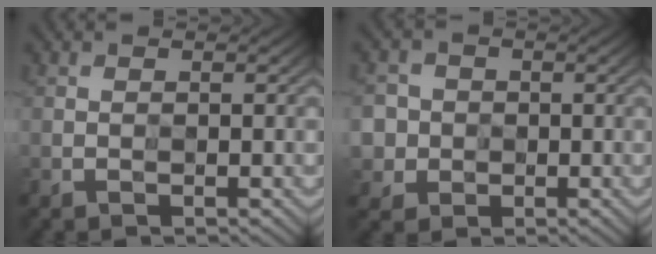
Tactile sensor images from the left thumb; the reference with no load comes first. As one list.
[{"total": 3.5, "force": [-0.3, 3.5, -0.4], "torque": [-0.003, -0.011, -0.017]}]